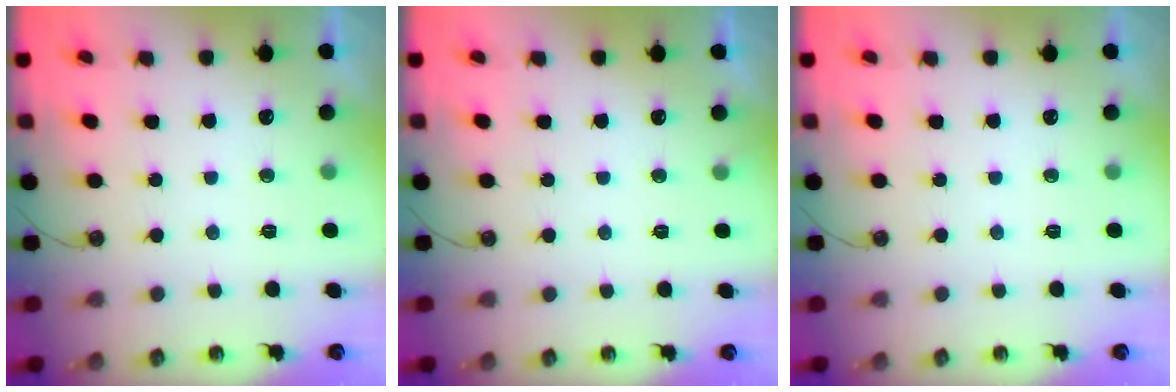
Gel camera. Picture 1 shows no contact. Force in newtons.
{"total": 2.9, "press": 2.9, "slide": 0.2}
{"total": 0.0}